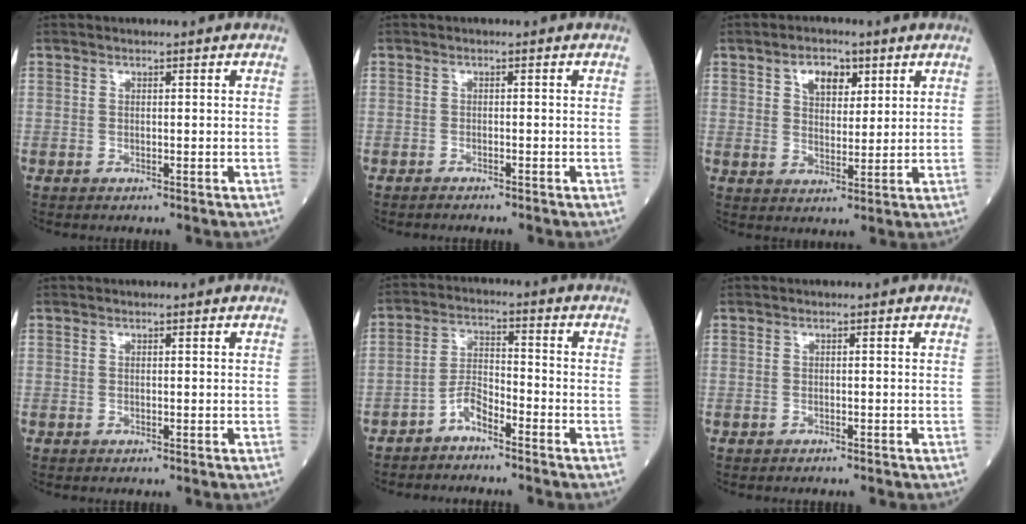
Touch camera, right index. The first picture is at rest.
{"total": 1.2, "force": [-1.1, 0.0, 0.4], "torque": [-0.010, -0.001, -0.012]}
{"total": 5.3, "force": [2.7, 2.9, 3.4], "torque": [-0.057, 0.009, 0.049]}
{"total": 0.0}
{"total": 4.0, "force": [-3.2, 1.1, 2.2], "torque": [-0.044, 0.003, -0.062]}
{"total": 0.9, "force": [-0.8, 0.1, 0.4], "torque": [-0.010, -0.002, -0.006]}